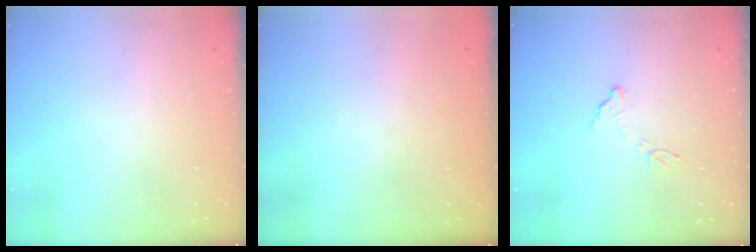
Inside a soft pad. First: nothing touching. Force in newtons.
{"total": 3.1, "press": 2.9, "slide": 1.2}
{"total": 8.8, "press": 8.8, "slide": 0.5}